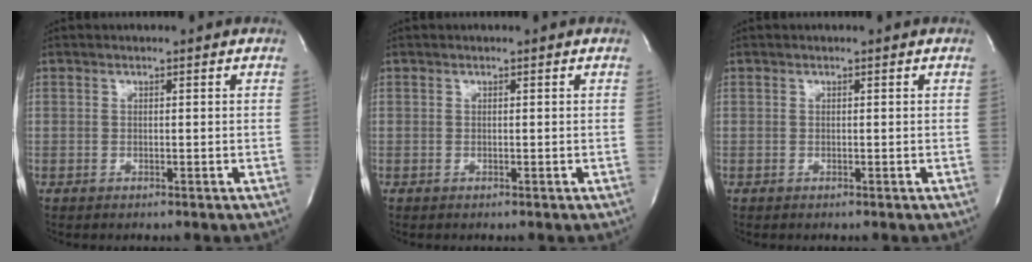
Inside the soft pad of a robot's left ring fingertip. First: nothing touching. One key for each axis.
{"total": 0.0}
{"total": 0.0}